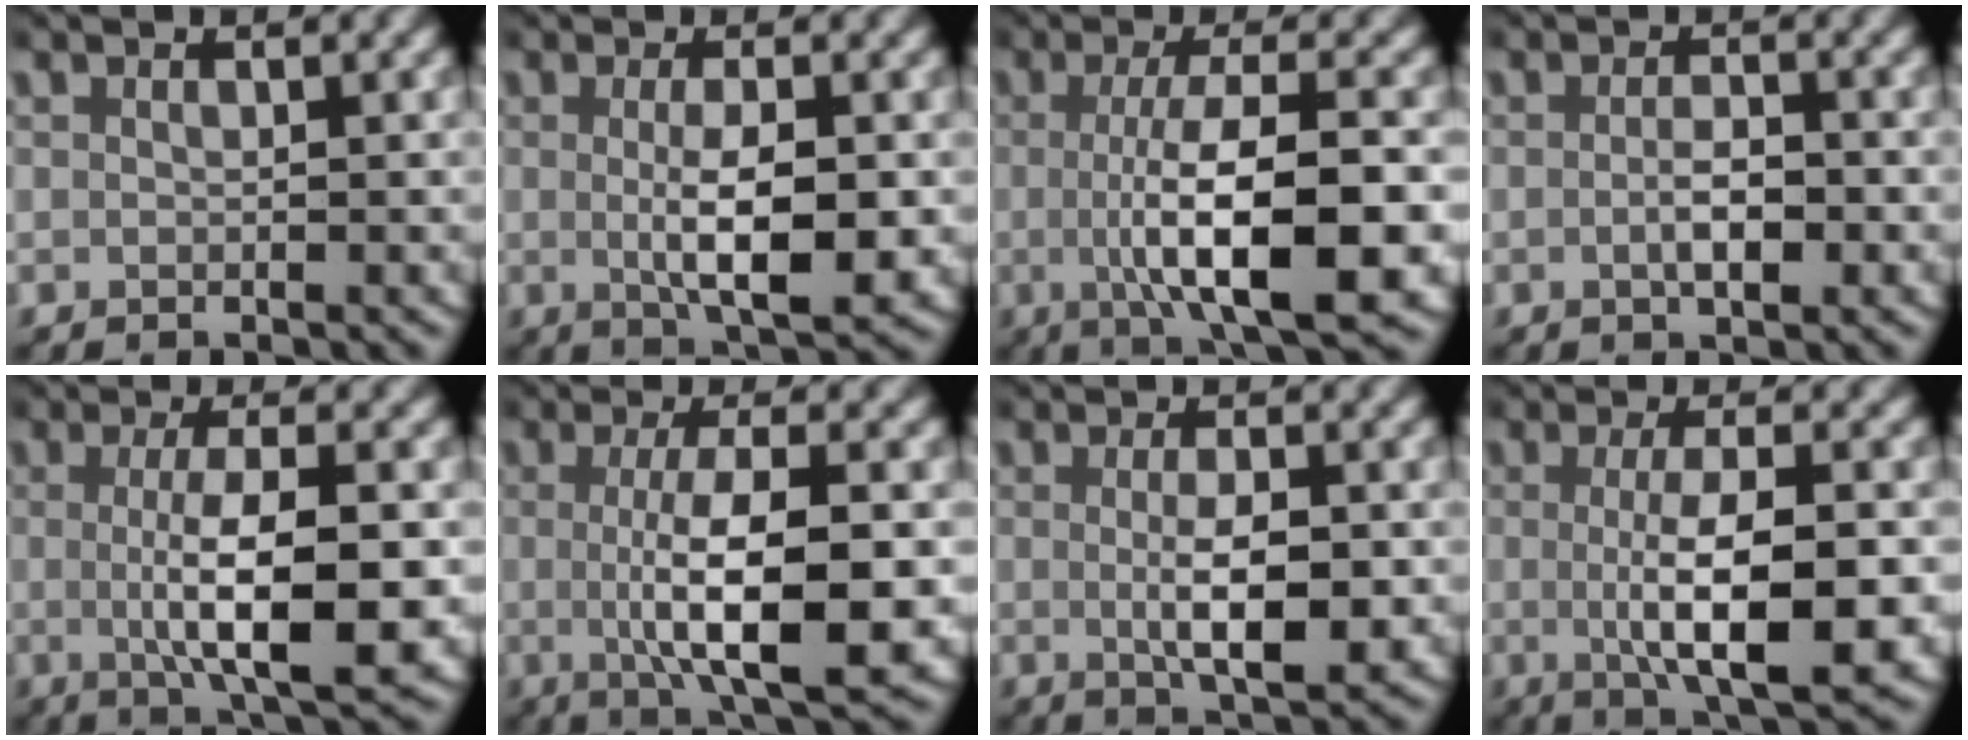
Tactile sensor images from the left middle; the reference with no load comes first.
{"total": 5.3, "force": [-0.5, 1.6, 5.0], "torque": [-0.083, -0.011, -0.005]}
{"total": 8.2, "force": [-1.4, 2.1, 7.8], "torque": [-0.121, -0.007, -0.019]}
{"total": 2.2, "force": [-0.7, 0.9, 1.9], "torque": [-0.032, -0.003, -0.012]}
{"total": 6.6, "force": [-0.7, 1.5, 6.4], "torque": [-0.104, -0.008, -0.009]}
{"total": 7.5, "force": [-0.8, 1.9, 7.2], "torque": [-0.114, -0.009, -0.009]}
{"total": 4.6, "force": [-0.5, 1.5, 4.4], "torque": [-0.071, -0.011, -0.005]}
{"total": 7.0, "force": [-0.9, 1.9, 6.7], "torque": [-0.107, -0.009, -0.011]}